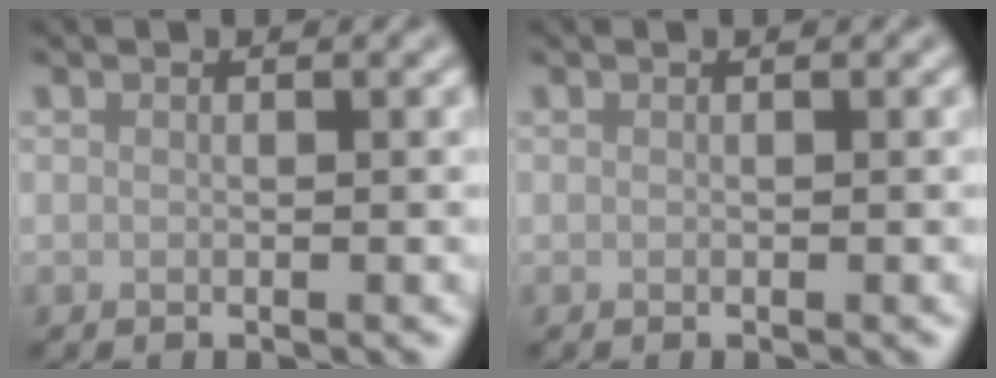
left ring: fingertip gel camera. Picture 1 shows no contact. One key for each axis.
{"total": 0.0}